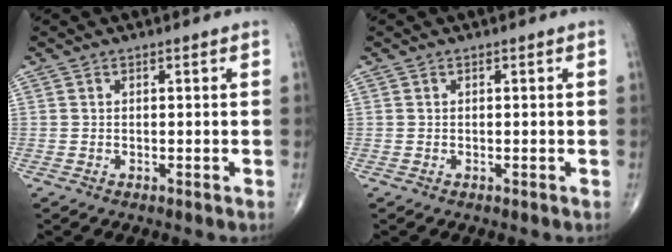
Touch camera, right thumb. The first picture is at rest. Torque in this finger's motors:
{"motor_torque": [0.00, -0.01, 0.13, 0.13, 0.01]}